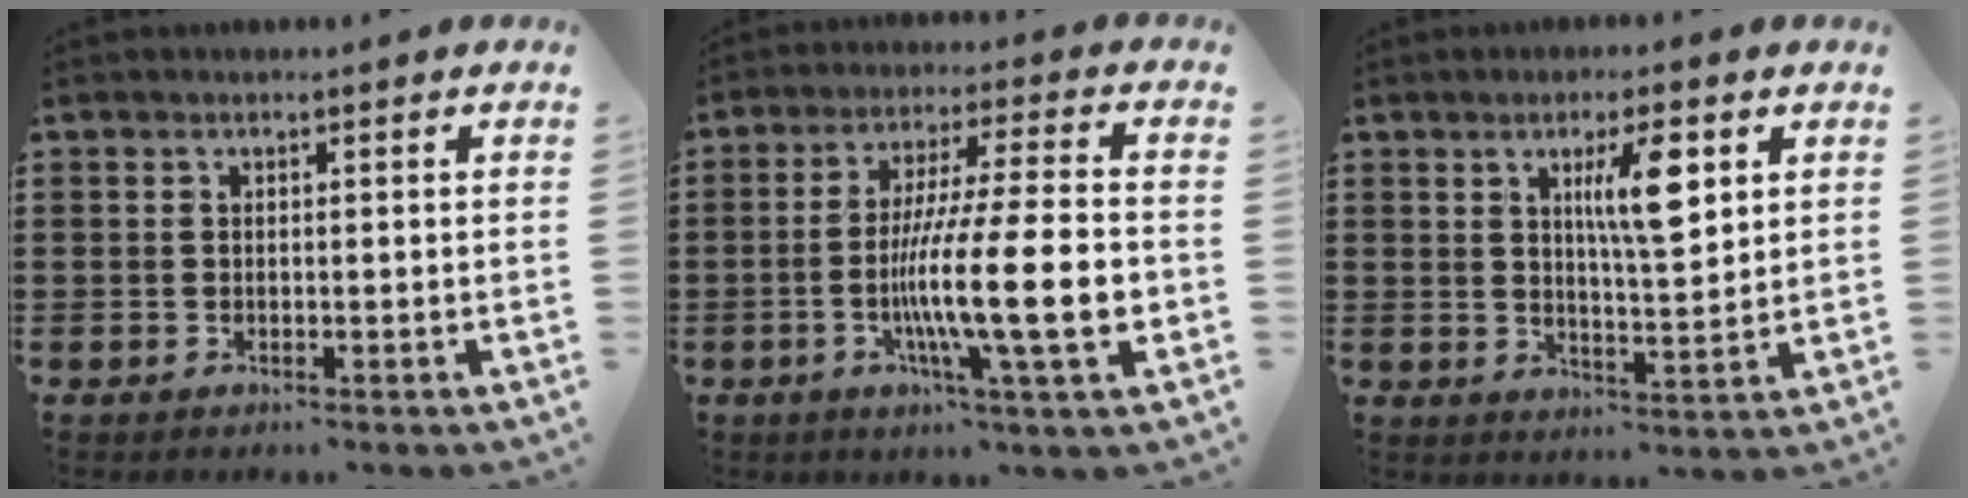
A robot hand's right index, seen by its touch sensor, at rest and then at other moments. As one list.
[{"total": 15.3, "force": [-3.5, 1.6, 14.8], "torque": [-0.273, -0.018, -0.070]}, {"total": 7.4, "force": [3.1, 1.8, 6.5], "torque": [-0.111, 0.000, 0.044]}]